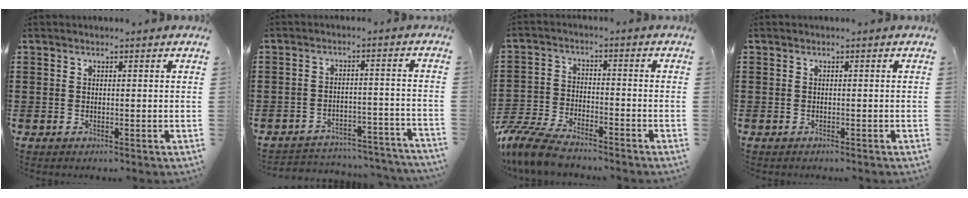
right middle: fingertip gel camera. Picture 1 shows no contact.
{"total": 3.9, "force": [-3.9, 0.5, 0.5], "torque": [-0.012, 0.005, -0.082]}
{"total": 7.3, "force": [-6.6, 1.5, 2.7], "torque": [-0.078, 0.004, -0.135]}
{"total": 0.0}